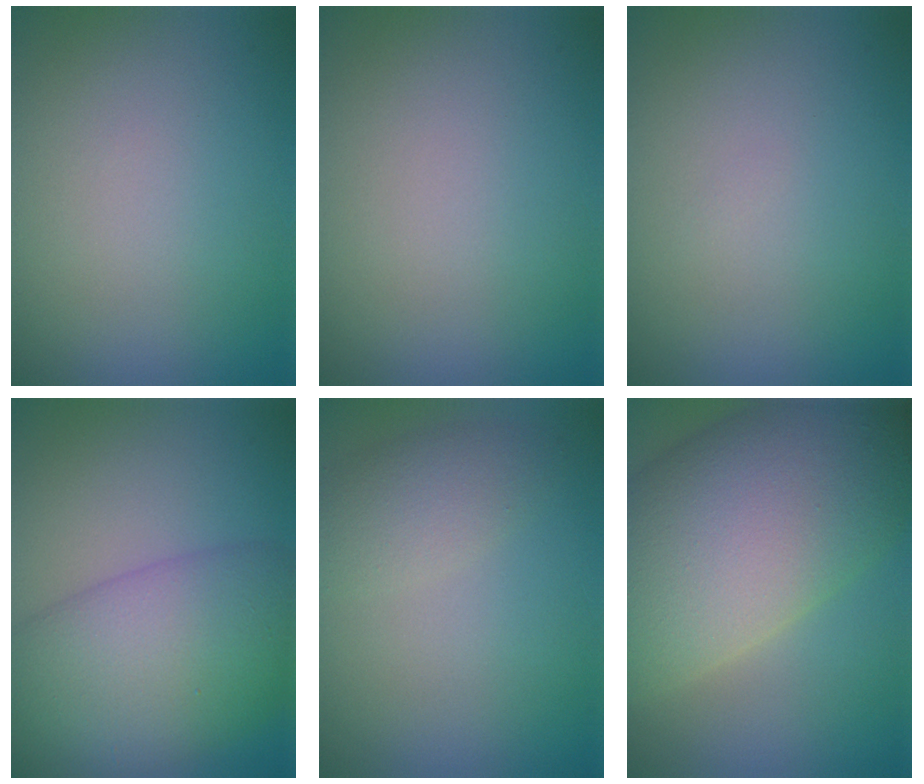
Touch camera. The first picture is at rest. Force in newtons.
{"total": 0.0}
{"total": 0.0}
{"total": 9.6, "press": 9.6, "slide": 0.4}
{"total": 2.5, "press": 2.5, "slide": 0.1}
{"total": 14.4, "press": 14.4, "slide": 0.8}